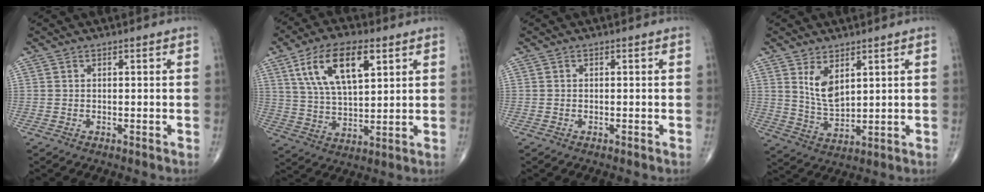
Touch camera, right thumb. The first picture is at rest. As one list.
[{"total": 14.6, "force": [6.3, 6.5, 11.5], "torque": [-0.197, -0.014, 0.119]}, {"total": 0.0}, {"total": 6.5, "force": [3.0, 3.2, 4.8], "torque": [-0.081, -0.026, 0.070]}]